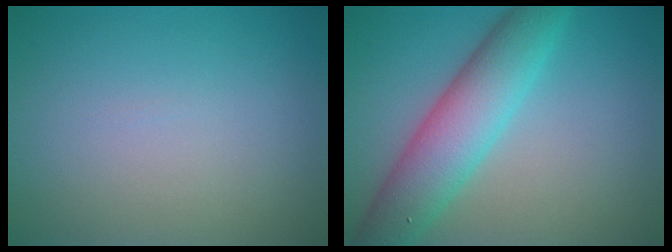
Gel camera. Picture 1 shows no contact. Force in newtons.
{"total": 7.0, "press": 7.0, "slide": 0.2}